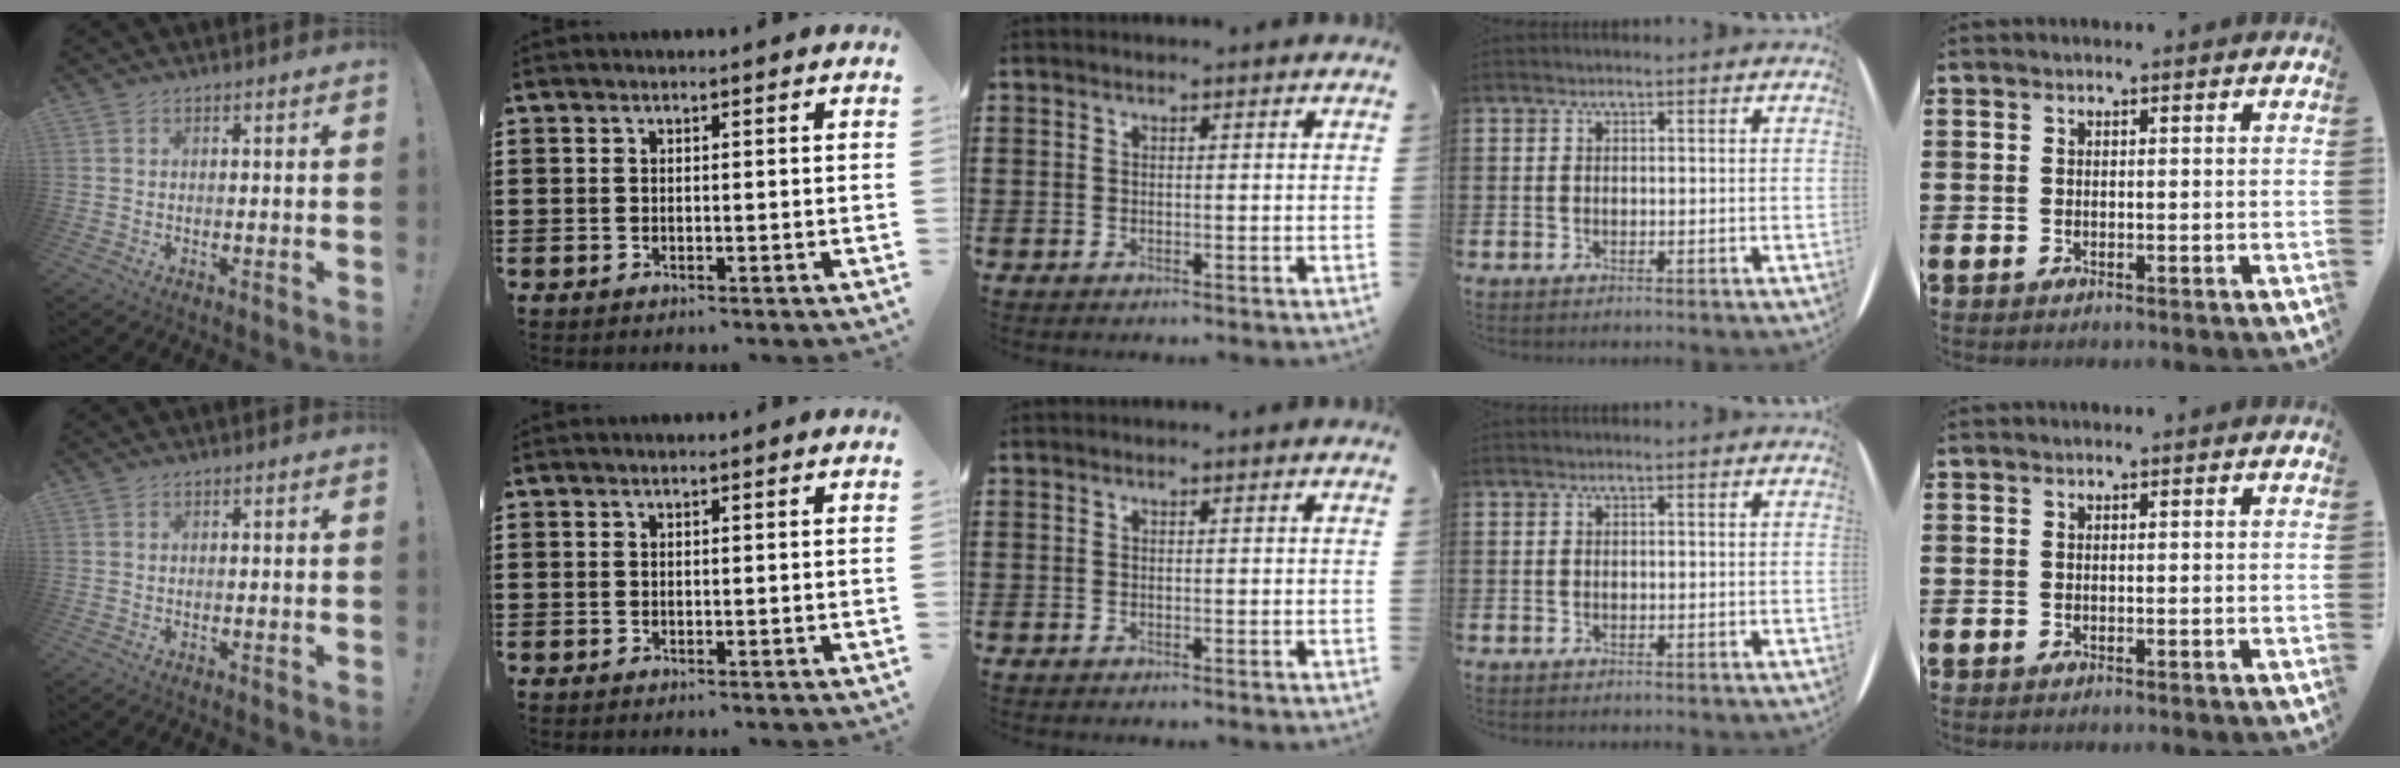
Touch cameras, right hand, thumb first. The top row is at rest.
{}